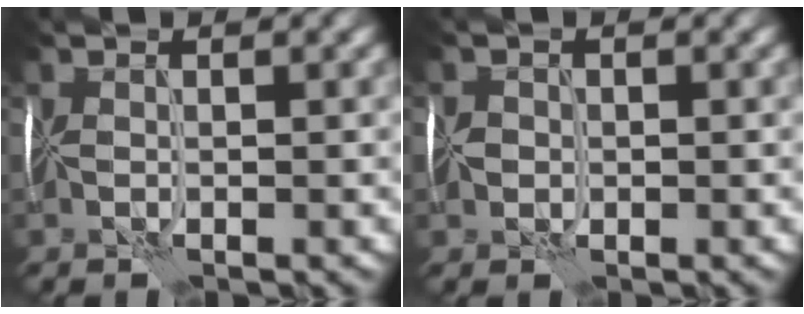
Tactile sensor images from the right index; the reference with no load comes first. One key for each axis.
{"total": 1.4, "fx": -0.6, "fy": 0.6, "fz": -1.1, "tx": 0.010, "ty": 0.012, "tz": -0.005}